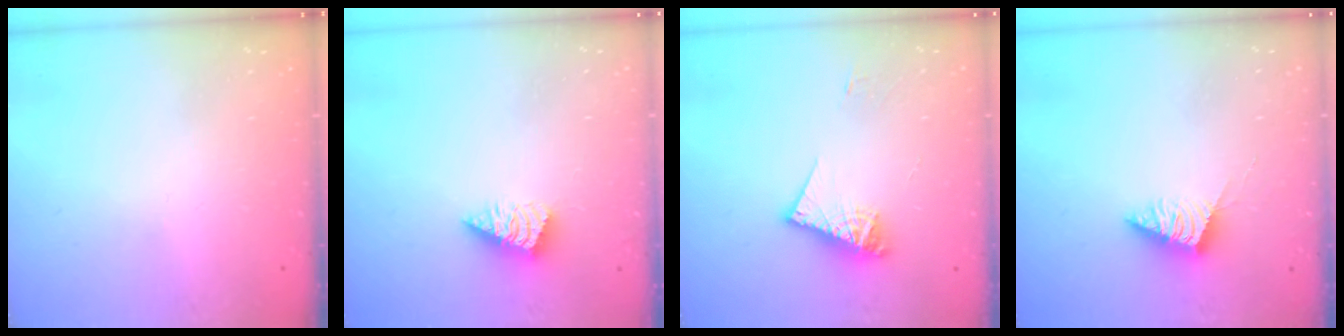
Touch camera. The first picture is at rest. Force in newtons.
{"total": 2.6, "press": 2.5, "slide": 0.3}
{"total": 11.8, "press": 11.7, "slide": 1.2}
{"total": 5.0, "press": 5.0, "slide": 0.3}